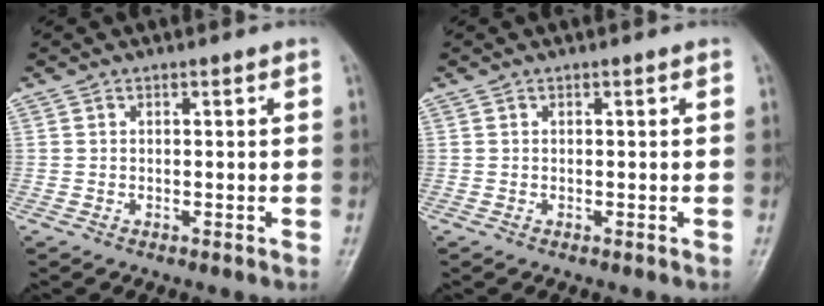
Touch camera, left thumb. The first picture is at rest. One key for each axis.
{"total": 0.0}